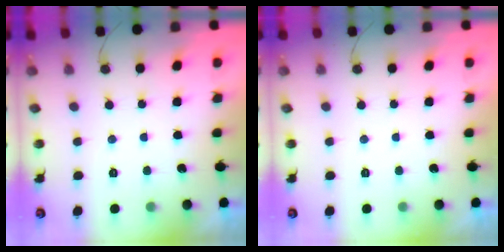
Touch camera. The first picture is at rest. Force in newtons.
{"total": 0.0}